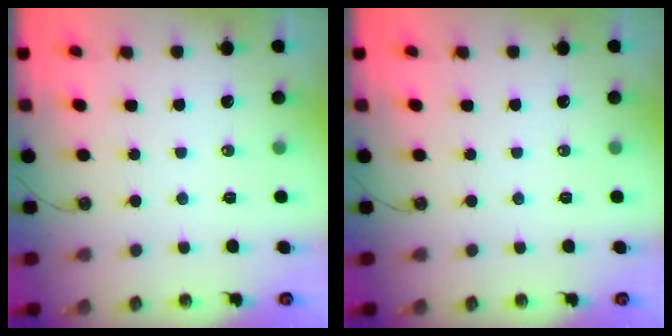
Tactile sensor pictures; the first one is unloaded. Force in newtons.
{"total": 0.0}